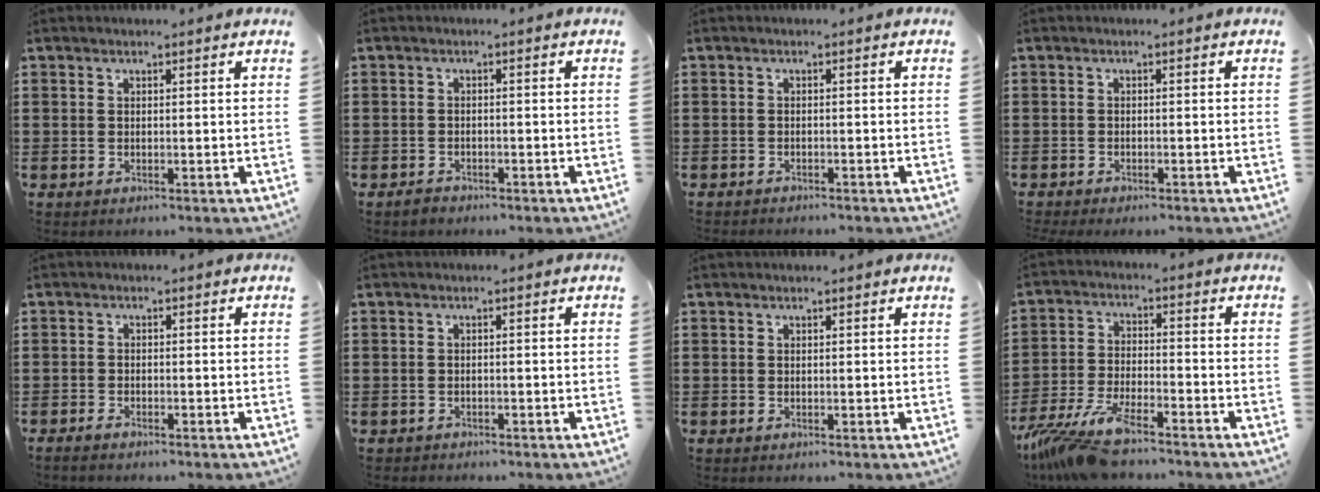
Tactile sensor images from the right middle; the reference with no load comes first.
{"total": 1.1, "force": [-1.0, 0.5, 0.2], "torque": [-0.007, 0.000, -0.022]}
{"total": 0.7, "force": [-0.7, 0.0, 0.0], "torque": [-0.002, 0.000, -0.015]}
{"total": 0.8, "force": [-0.8, 0.0, 0.2], "torque": [-0.005, -0.003, -0.015]}
{"total": 1.1, "force": [-1.0, 0.1, 0.4], "torque": [-0.012, -0.004, -0.018]}
{"total": 0.7, "force": [-0.6, 0.2, -0.1], "torque": [0.000, 0.001, -0.015]}
{"total": 0.0}
{"total": 9.5, "force": [-8.0, 1.5, 5.0], "torque": [-0.123, -0.003, -0.158]}